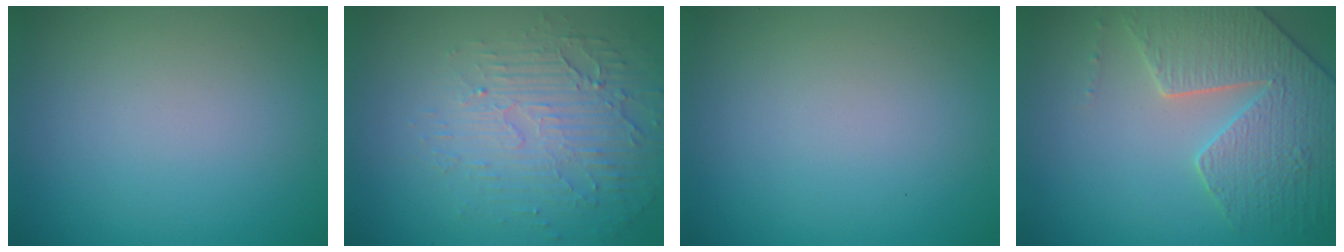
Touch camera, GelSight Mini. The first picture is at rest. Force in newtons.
{"total": 5.7, "press": 3.3, "slide": 4.7}
{"total": 0.0}
{"total": 5.3, "press": 5.0, "slide": 1.8}